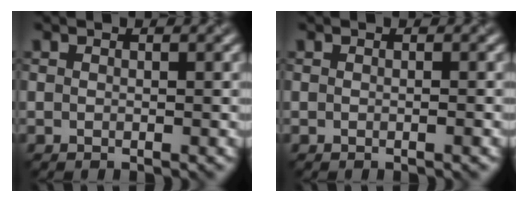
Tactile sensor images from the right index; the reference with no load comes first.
{"total": 0.0}